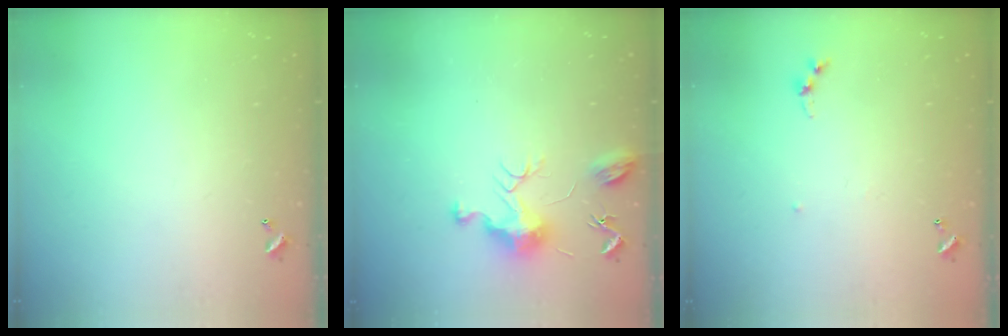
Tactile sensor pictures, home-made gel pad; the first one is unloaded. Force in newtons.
{"total": 11.4, "press": 11.4, "slide": 0.4}
{"total": 5.3, "press": 5.2, "slide": 0.6}